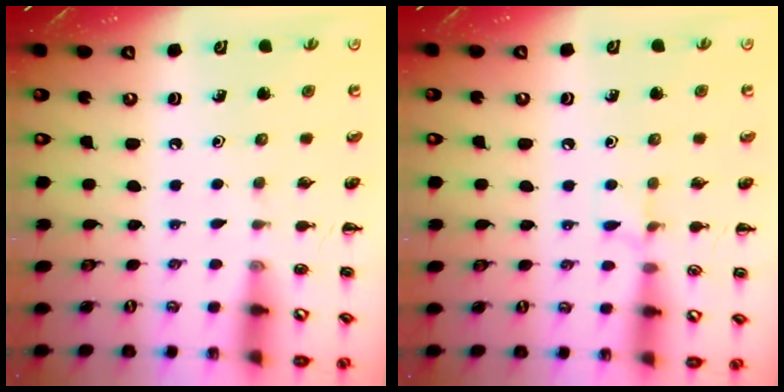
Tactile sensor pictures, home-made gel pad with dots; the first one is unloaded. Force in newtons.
{"total": 4.8, "press": 4.5, "slide": 1.4}